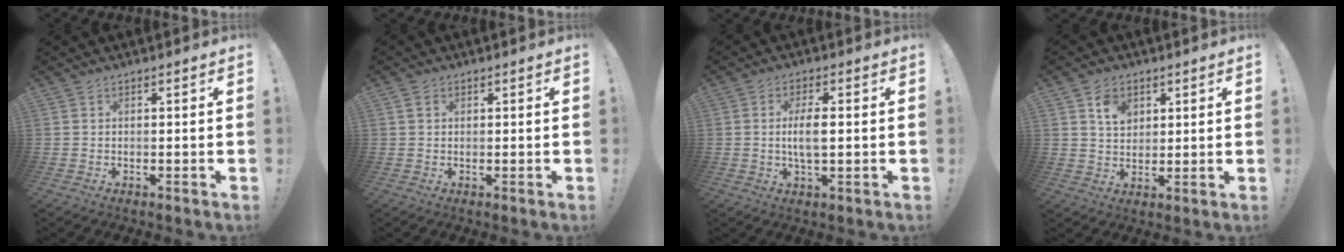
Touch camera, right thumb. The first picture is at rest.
{"total": 1.5, "force": [0.7, 1.1, 0.7], "torque": [-0.012, 0.002, 0.012]}
{"total": 6.2, "force": [0.0, 2.0, 5.9], "torque": [-0.108, -0.006, -0.006]}
{"total": 6.7, "force": [3.5, 4.8, 3.0], "torque": [-0.038, -0.014, 0.062]}